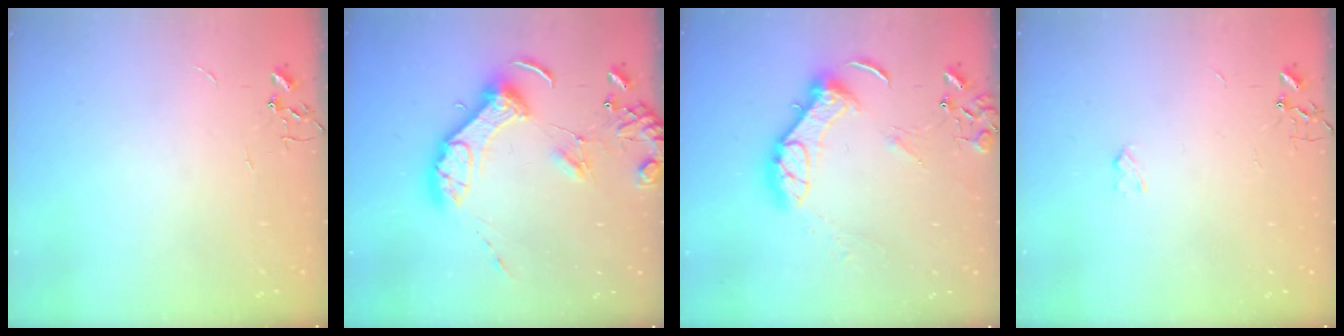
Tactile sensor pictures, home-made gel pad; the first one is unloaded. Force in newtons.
{"total": 14.5, "press": 14.3, "slide": 2.3}
{"total": 12.9, "press": 12.8, "slide": 1.7}
{"total": 2.4, "press": 2.4, "slide": 0.4}